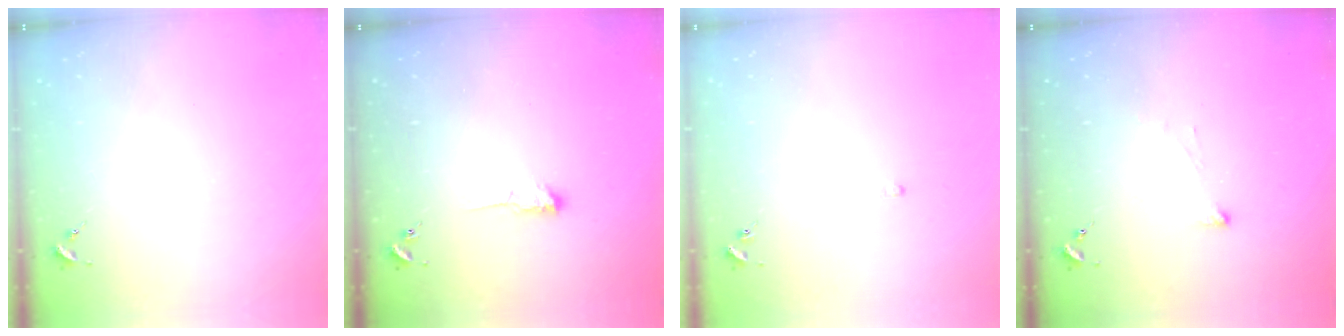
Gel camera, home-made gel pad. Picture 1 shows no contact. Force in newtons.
{"total": 3.6, "press": 3.6, "slide": 0.6}
{"total": 2.6, "press": 2.6, "slide": 0.4}
{"total": 2.9, "press": 2.9, "slide": 0.3}